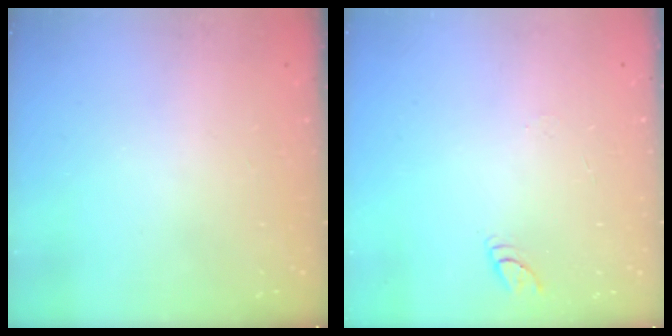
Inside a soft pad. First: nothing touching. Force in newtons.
{"total": 5.1, "press": 5.0, "slide": 0.5}